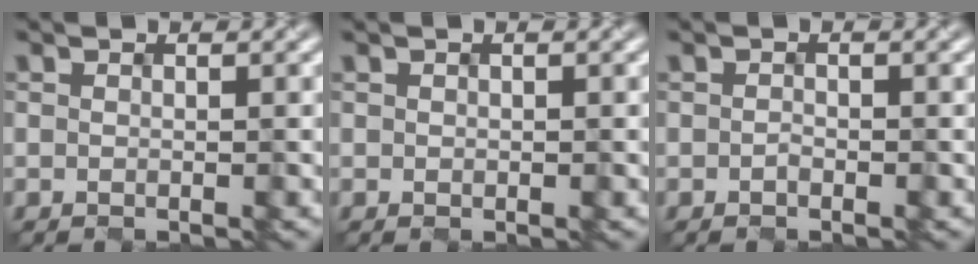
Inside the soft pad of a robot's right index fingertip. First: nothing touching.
{"total": 0.0}
{"total": 0.8, "force": [-0.8, 0.2, 0.1], "torque": [-0.007, 0.000, -0.007]}